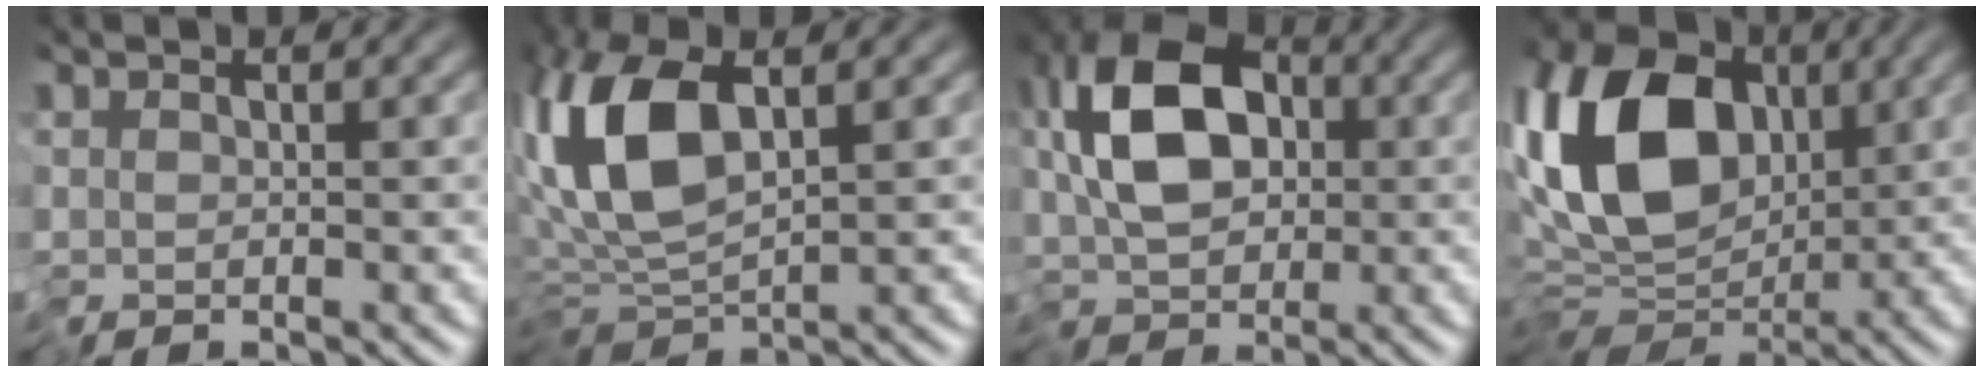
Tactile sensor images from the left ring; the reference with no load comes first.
{"total": 8.7, "force": [1.1, 3.8, 7.7], "torque": [-0.169, 0.010, 0.011]}
{"total": 9.7, "force": [0.5, 6.0, 7.6], "torque": [-0.141, 0.016, -0.007]}
{"total": 12.3, "force": [1.1, 8.1, 9.1], "torque": [-0.181, 0.006, 0.004]}